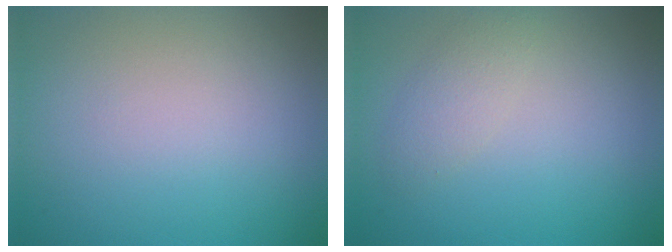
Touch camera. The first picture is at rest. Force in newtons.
{"total": 1.8, "press": 1.8, "slide": 0.1}